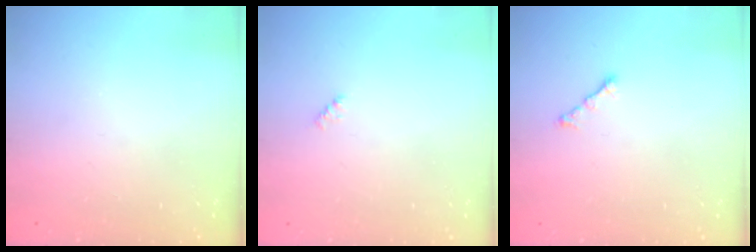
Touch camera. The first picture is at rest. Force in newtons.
{"total": 2.4, "press": 2.4, "slide": 0.4}
{"total": 2.3, "press": 2.2, "slide": 0.7}